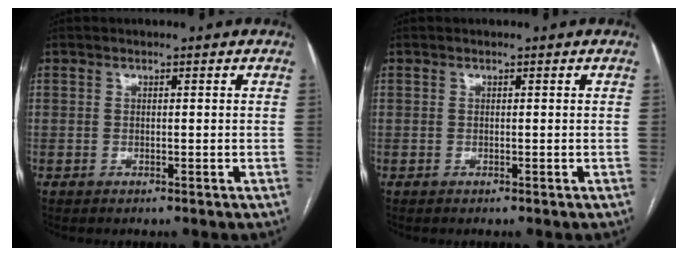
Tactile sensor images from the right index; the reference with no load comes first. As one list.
[{"total": 0.0}]